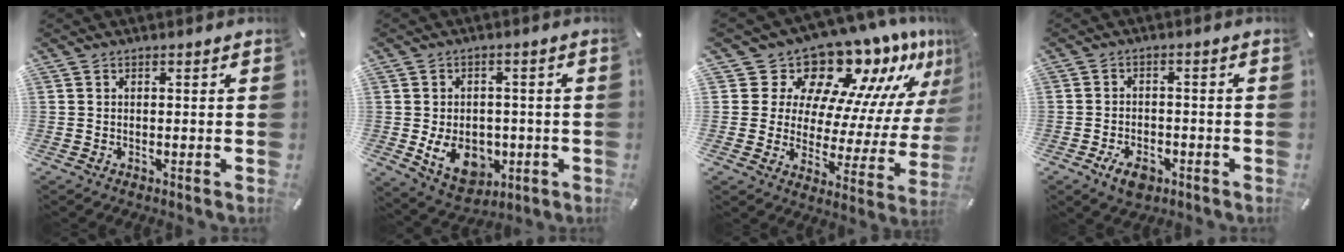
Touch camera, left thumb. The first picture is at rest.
{"total": 11.1, "force": [-2.6, 8.4, 6.8], "torque": [-0.117, 0.003, -0.045]}
{"total": 16.0, "force": [13.9, 7.0, 4.0], "torque": [-0.063, -0.143, 0.229]}
{"total": 5.1, "force": [-2.8, 3.1, 3.0], "torque": [-0.058, 0.014, -0.051]}